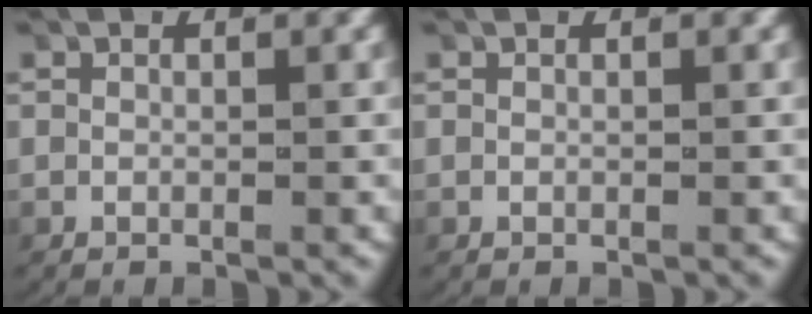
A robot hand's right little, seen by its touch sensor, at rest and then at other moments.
{"total": 0.0}